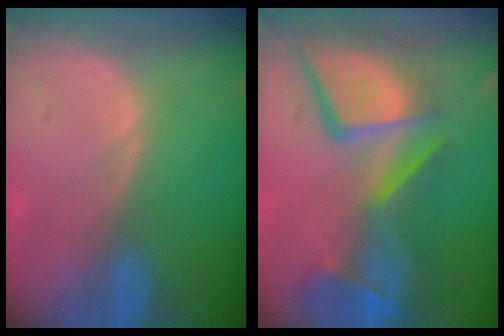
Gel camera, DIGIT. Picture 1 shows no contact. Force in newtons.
{"total": 13.9, "press": 11.3, "slide": 8.2}